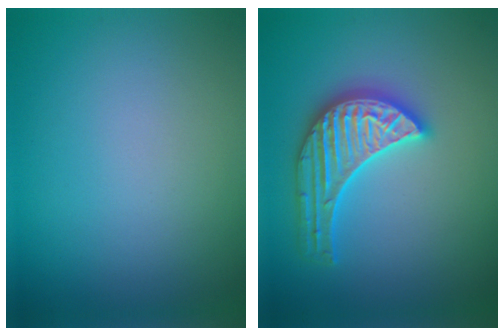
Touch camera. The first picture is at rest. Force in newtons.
{"total": 4.2, "press": 4.1, "slide": 0.5}